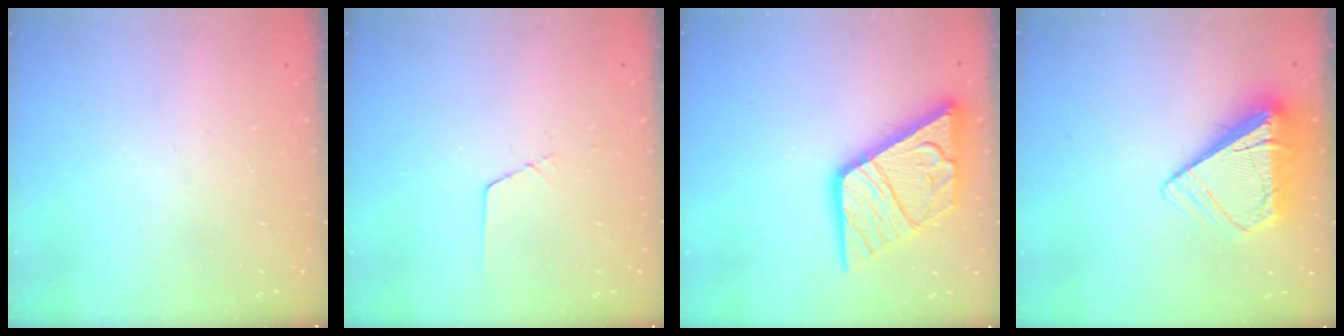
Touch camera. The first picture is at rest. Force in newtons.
{"total": 1.4, "press": 1.4, "slide": 0.1}
{"total": 20.2, "press": 20.1, "slide": 2.2}
{"total": 9.9, "press": 9.8, "slide": 1.4}